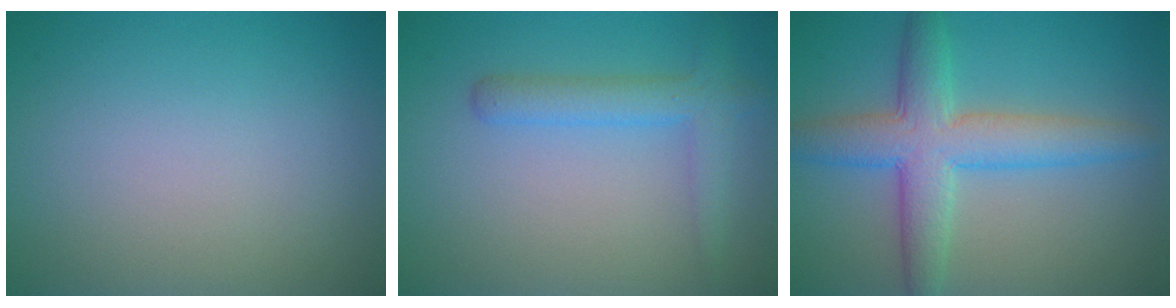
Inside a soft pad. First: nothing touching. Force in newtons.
{"total": 3.0, "press": 3.0, "slide": 0.2}
{"total": 6.1, "press": 6.1, "slide": 0.1}